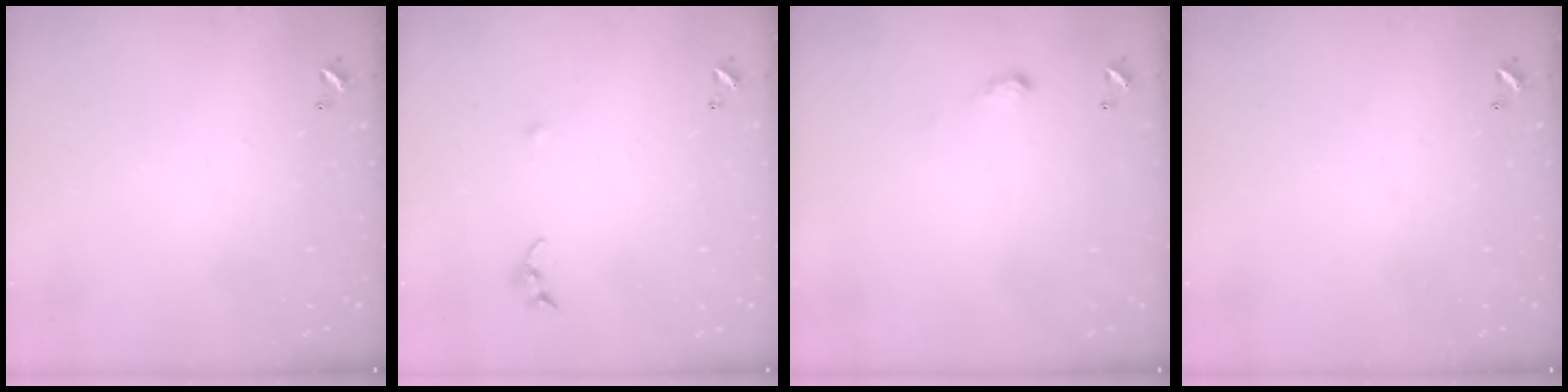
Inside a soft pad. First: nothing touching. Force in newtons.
{"total": 5.4, "press": 5.4, "slide": 0.6}
{"total": 2.0, "press": 2.0, "slide": 0.3}
{"total": 0.0}